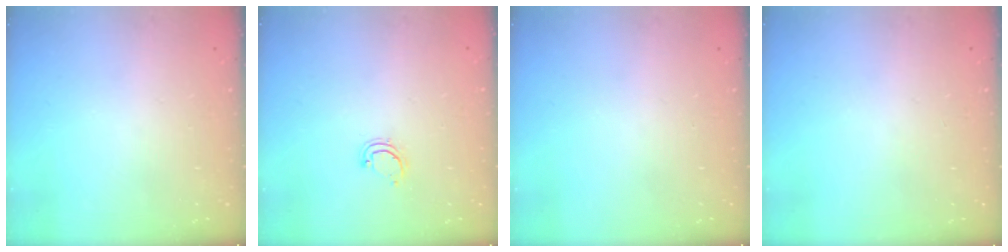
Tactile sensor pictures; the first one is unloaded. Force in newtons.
{"total": 3.9, "press": 3.9, "slide": 0.4}
{"total": 0.0}
{"total": 0.0}